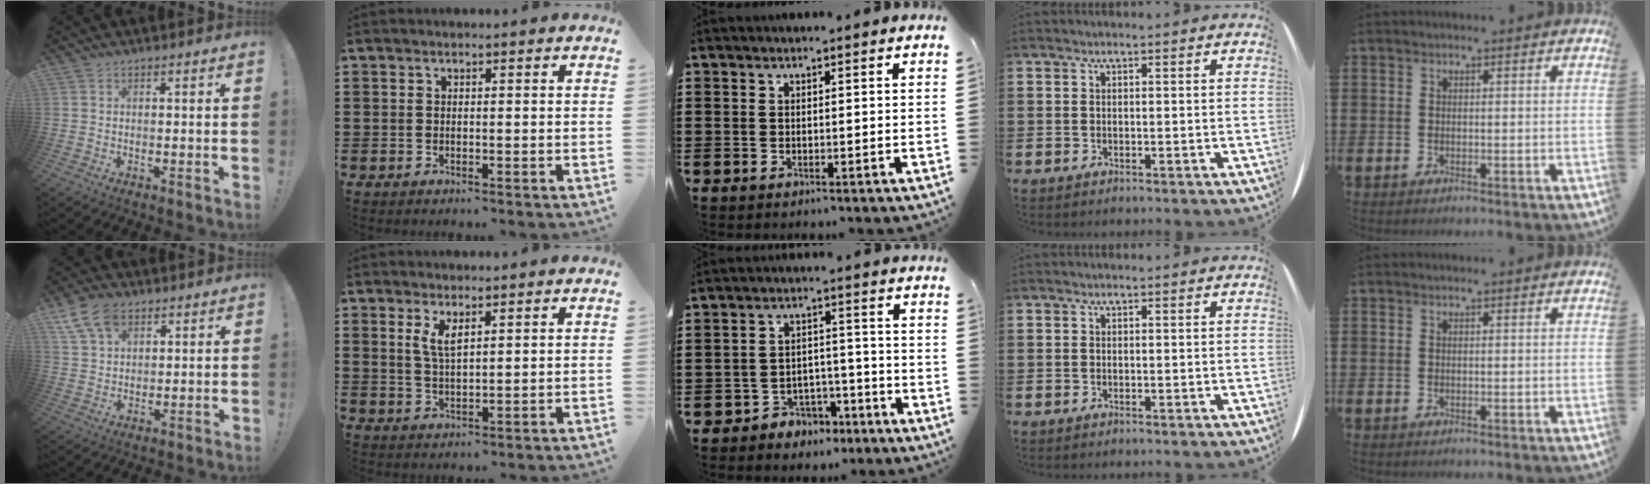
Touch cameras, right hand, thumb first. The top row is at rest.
{"thumb": {"total": 10.1, "force": [5.8, 6.3, 5.3], "torque": [-0.101, -0.018, 0.112]}, "index": {"total": 3.4, "force": [1.8, 1.1, 2.7], "torque": [-0.058, 0.004, 0.030]}, "middle": {"total": 3.9, "force": [-3.5, 1.8, 0.3], "torque": [-0.013, 0.011, -0.073]}}